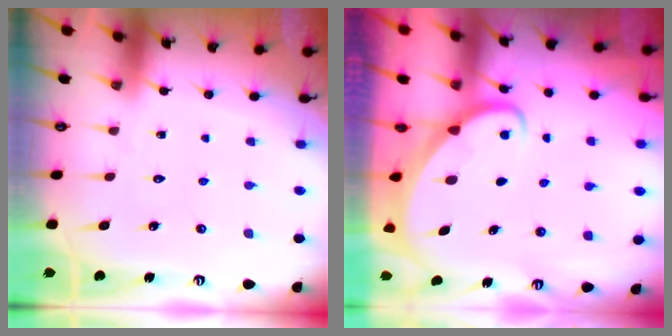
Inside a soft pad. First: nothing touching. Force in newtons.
{"total": 2.4, "press": 2.4, "slide": 0.2}